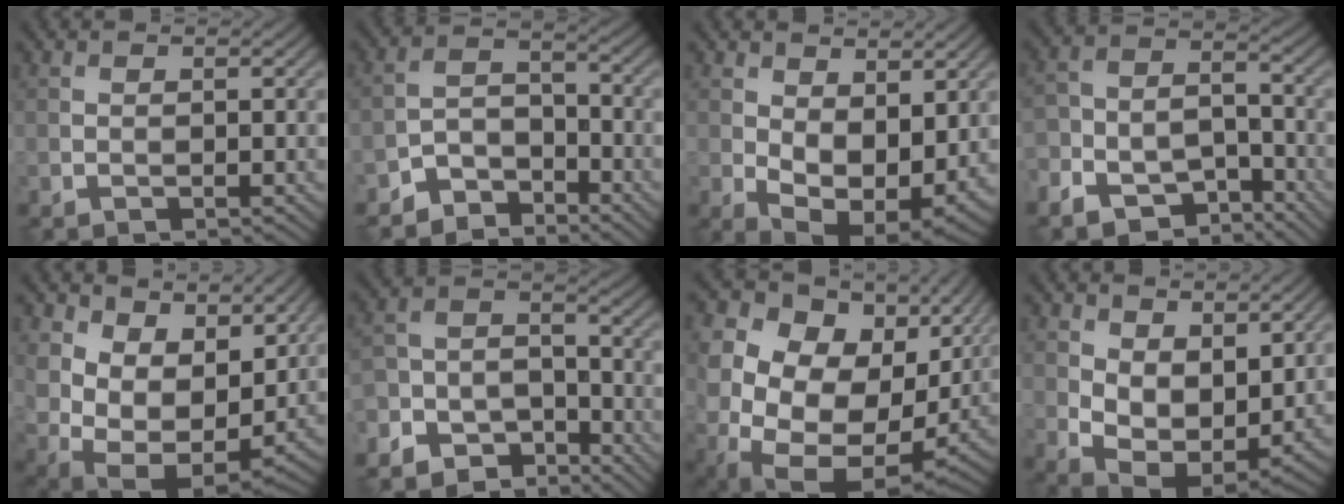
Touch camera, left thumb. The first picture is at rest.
{"total": 5.5, "force": [-4.7, 2.5, 1.5], "torque": [-0.024, 0.004, -0.104]}
{"total": 9.6, "force": [0.4, 5.9, 7.6], "torque": [-0.145, -0.029, 0.018]}
{"total": 8.9, "force": [-6.6, 4.8, 3.4], "torque": [-0.074, -0.016, -0.125]}
{"total": 12.5, "force": [5.5, 8.0, 7.9], "torque": [-0.183, -0.008, 0.105]}
{"total": 8.4, "force": [-6.9, 4.2, 2.4], "torque": [-0.048, -0.008, -0.139]}
{"total": 20.5, "force": [3.9, 15.8, 12.4], "torque": [-0.279, -0.002, 0.107]}
{"total": 9.8, "force": [2.4, 6.2, 7.2], "torque": [-0.156, -0.021, 0.052]}